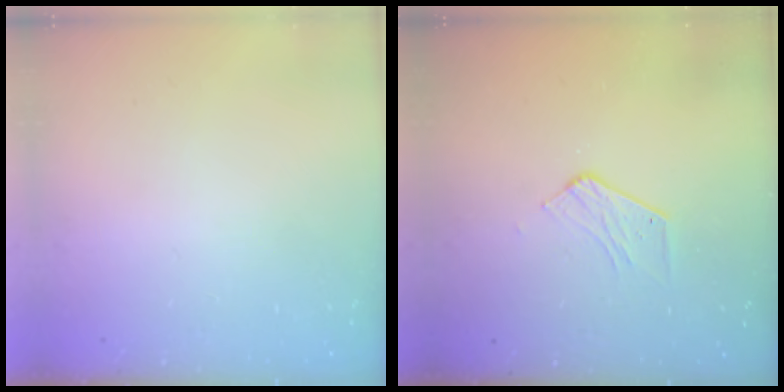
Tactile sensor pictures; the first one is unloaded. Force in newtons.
{"total": 4.0, "press": 4.0, "slide": 0.3}